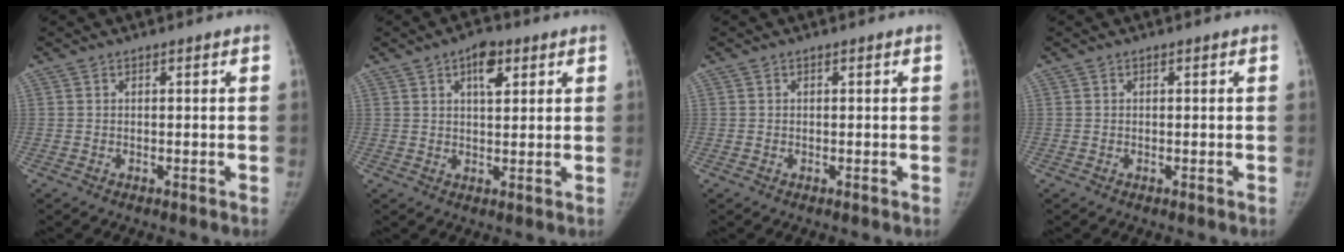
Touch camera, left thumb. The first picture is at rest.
{"total": 5.5, "force": [2.6, 2.8, 3.9], "torque": [-0.044, -0.008, 0.038]}
{"total": 0.0}
{"total": 0.0}